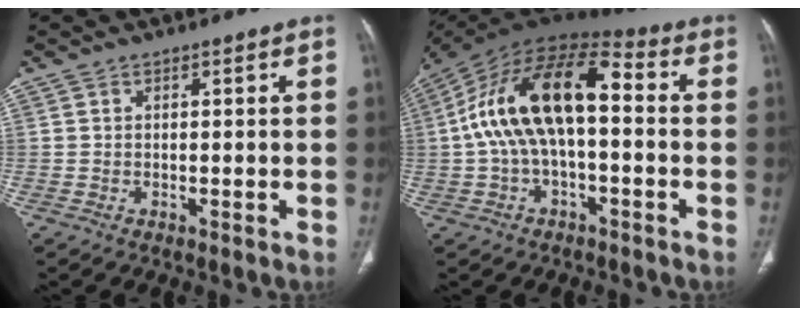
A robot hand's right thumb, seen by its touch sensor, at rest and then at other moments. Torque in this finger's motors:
{"motor_torque": [2.51, 2.51, 2.07, -0.70, 0.63]}